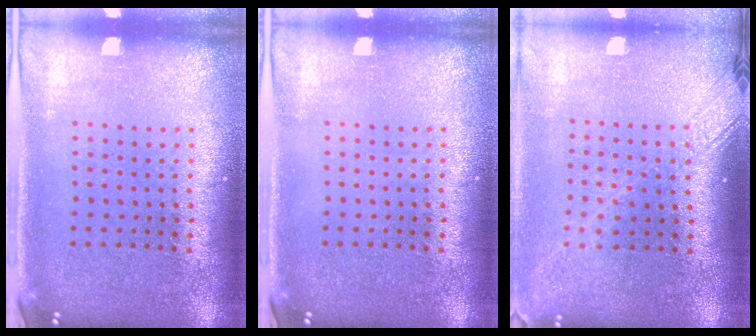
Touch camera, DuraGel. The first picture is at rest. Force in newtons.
{"total": 0.0}
{"total": 2.0, "press": 1.5, "slide": 1.3}